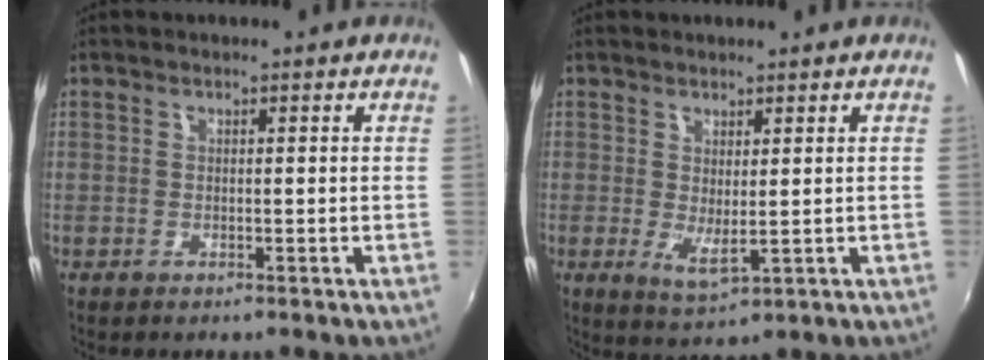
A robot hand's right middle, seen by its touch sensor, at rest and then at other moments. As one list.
[{"total": 3.8, "force": [0.3, 1.2, 3.6], "torque": [-0.061, -0.013, 0.011]}]